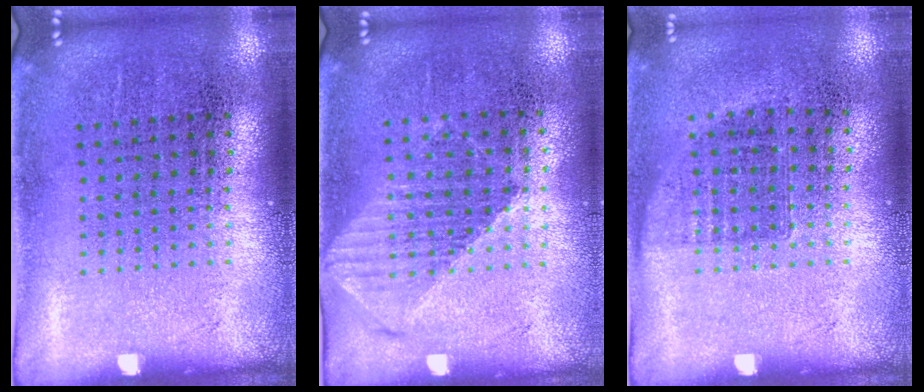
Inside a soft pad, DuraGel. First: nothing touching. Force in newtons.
{"total": 1.2, "press": 1.1, "slide": 0.5}
{"total": 0.7, "press": 0.6, "slide": 0.4}